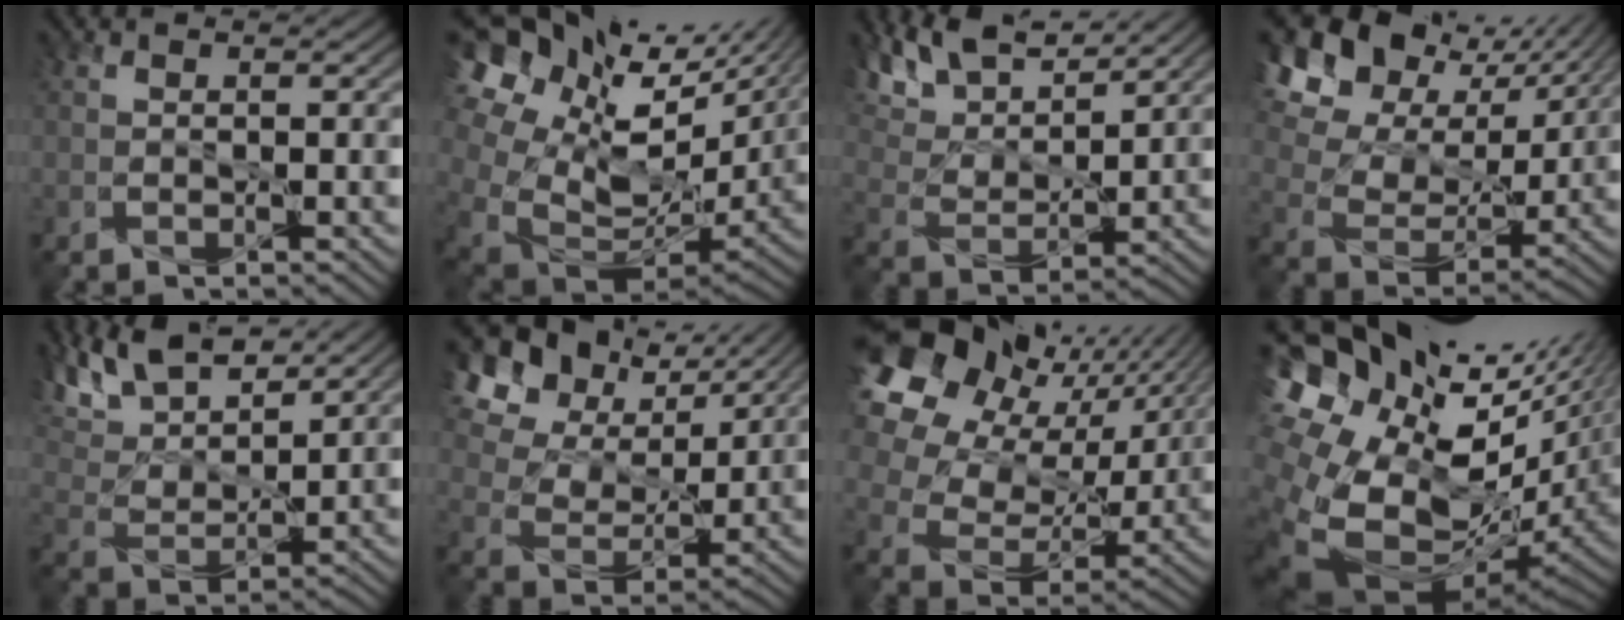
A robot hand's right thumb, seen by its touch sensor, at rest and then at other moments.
{"total": 19.3, "force": [8.7, 12.6, 11.8], "torque": [-0.248, 0.015, 0.193]}
{"total": 11.4, "force": [9.5, 3.5, 5.0], "torque": [-0.134, 0.012, 0.168]}
{"total": 19.3, "force": [10.2, 13.4, 9.4], "torque": [-0.254, 0.063, 0.206]}
{"total": 11.4, "force": [9.2, 3.7, 5.4], "torque": [-0.143, 0.015, 0.165]}
{"total": 16.0, "force": [9.6, 10.5, 7.5], "torque": [-0.209, 0.047, 0.188]}
{"total": 22.0, "force": [10.5, 15.6, 11.4], "torque": [-0.301, 0.065, 0.201]}
{"total": 18.5, "force": [3.4, 12.2, 13.6], "torque": [-0.292, -0.030, 0.113]}